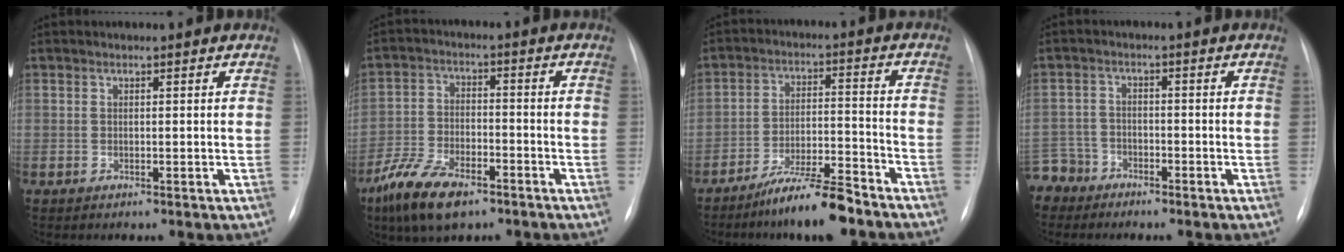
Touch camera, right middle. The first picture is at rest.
{"total": 10.0, "force": [-6.4, 3.9, 6.6], "torque": [-0.138, -0.013, -0.117]}
{"total": 9.4, "force": [-7.5, 1.0, 5.7], "torque": [-0.093, -0.002, -0.132]}
{"total": 5.8, "force": [-4.8, 3.2, -0.5], "torque": [0.013, -0.004, -0.096]}